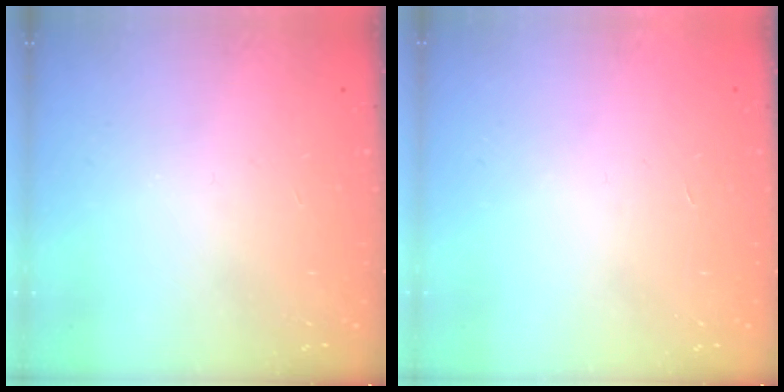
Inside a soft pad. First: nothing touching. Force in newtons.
{"total": 1.7, "press": 1.7, "slide": 0.1}